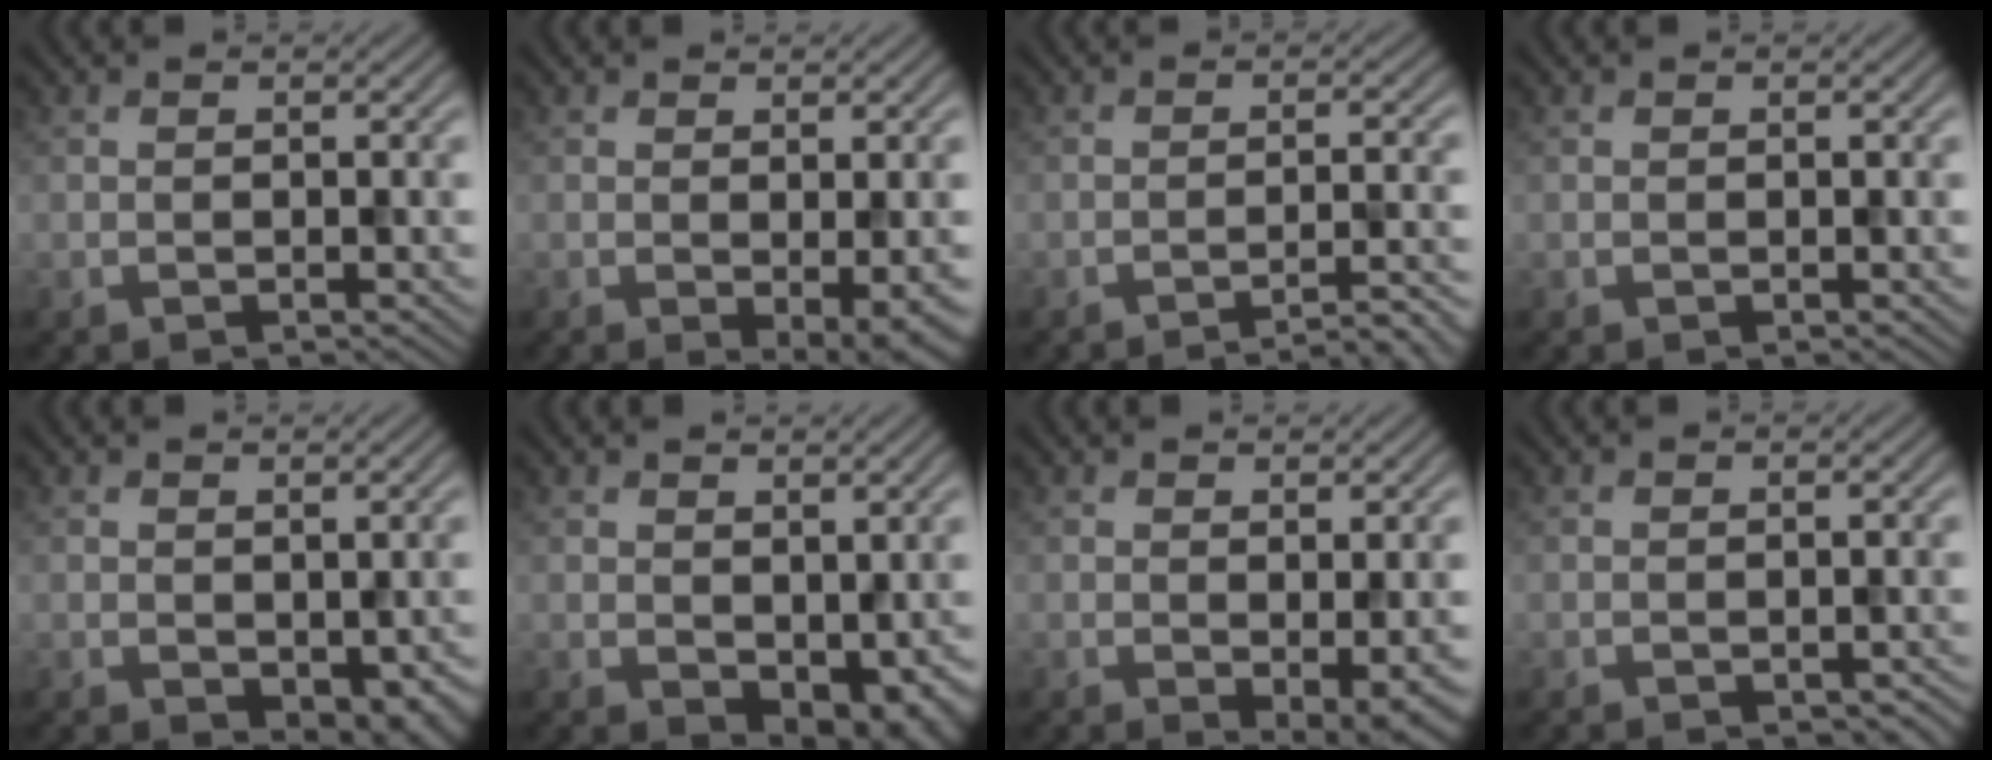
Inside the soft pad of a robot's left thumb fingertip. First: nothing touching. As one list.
[{"total": 4.0, "force": [-0.8, 0.8, 3.8], "torque": [-0.059, -0.009, -0.006]}, {"total": 4.7, "force": [-3.6, 0.5, 3.0], "torque": [-0.039, 0.019, -0.067]}, {"total": 0.0}, {"total": 3.7, "force": [-1.0, 2.2, 2.8], "torque": [-0.038, -0.014, -0.004]}, {"total": 4.7, "force": [-0.1, 3.0, 3.6], "torque": [-0.055, -0.016, 0.011]}, {"total": 3.6, "force": [-0.5, 0.9, 3.4], "torque": [-0.054, -0.008, -0.003]}, {"total": 1.3, "force": [-1.0, 0.4, 0.7], "torque": [-0.008, -0.001, -0.009]}]